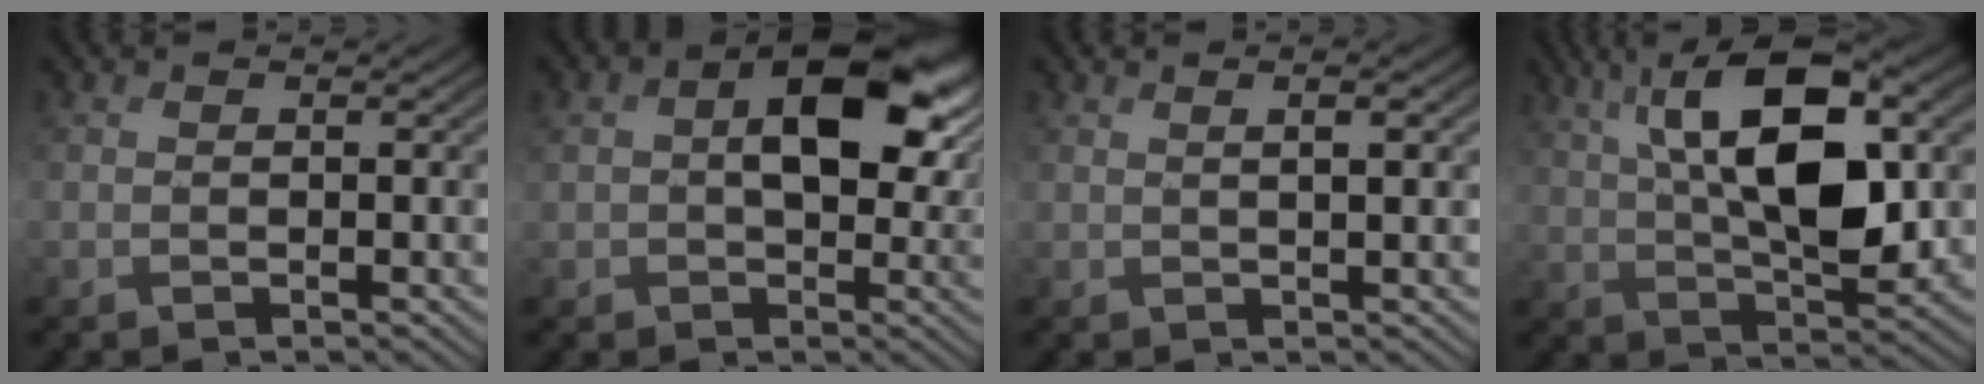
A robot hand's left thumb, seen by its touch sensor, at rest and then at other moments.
{"total": 10.6, "force": [2.5, 6.3, 8.1], "torque": [-0.134, 0.000, 0.038]}
{"total": 2.3, "force": [0.9, 0.5, 2.1], "torque": [-0.030, 0.001, 0.018]}
{"total": 14.3, "force": [4.4, 6.4, 12.0], "torque": [-0.214, 0.010, 0.077]}